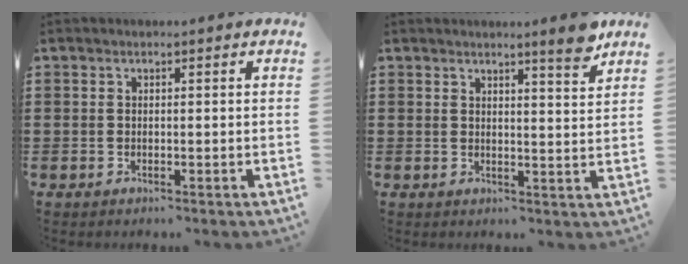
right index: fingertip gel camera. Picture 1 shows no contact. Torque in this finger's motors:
{"motor_torque": [0.14, -0.13, 0.05, 0.03]}